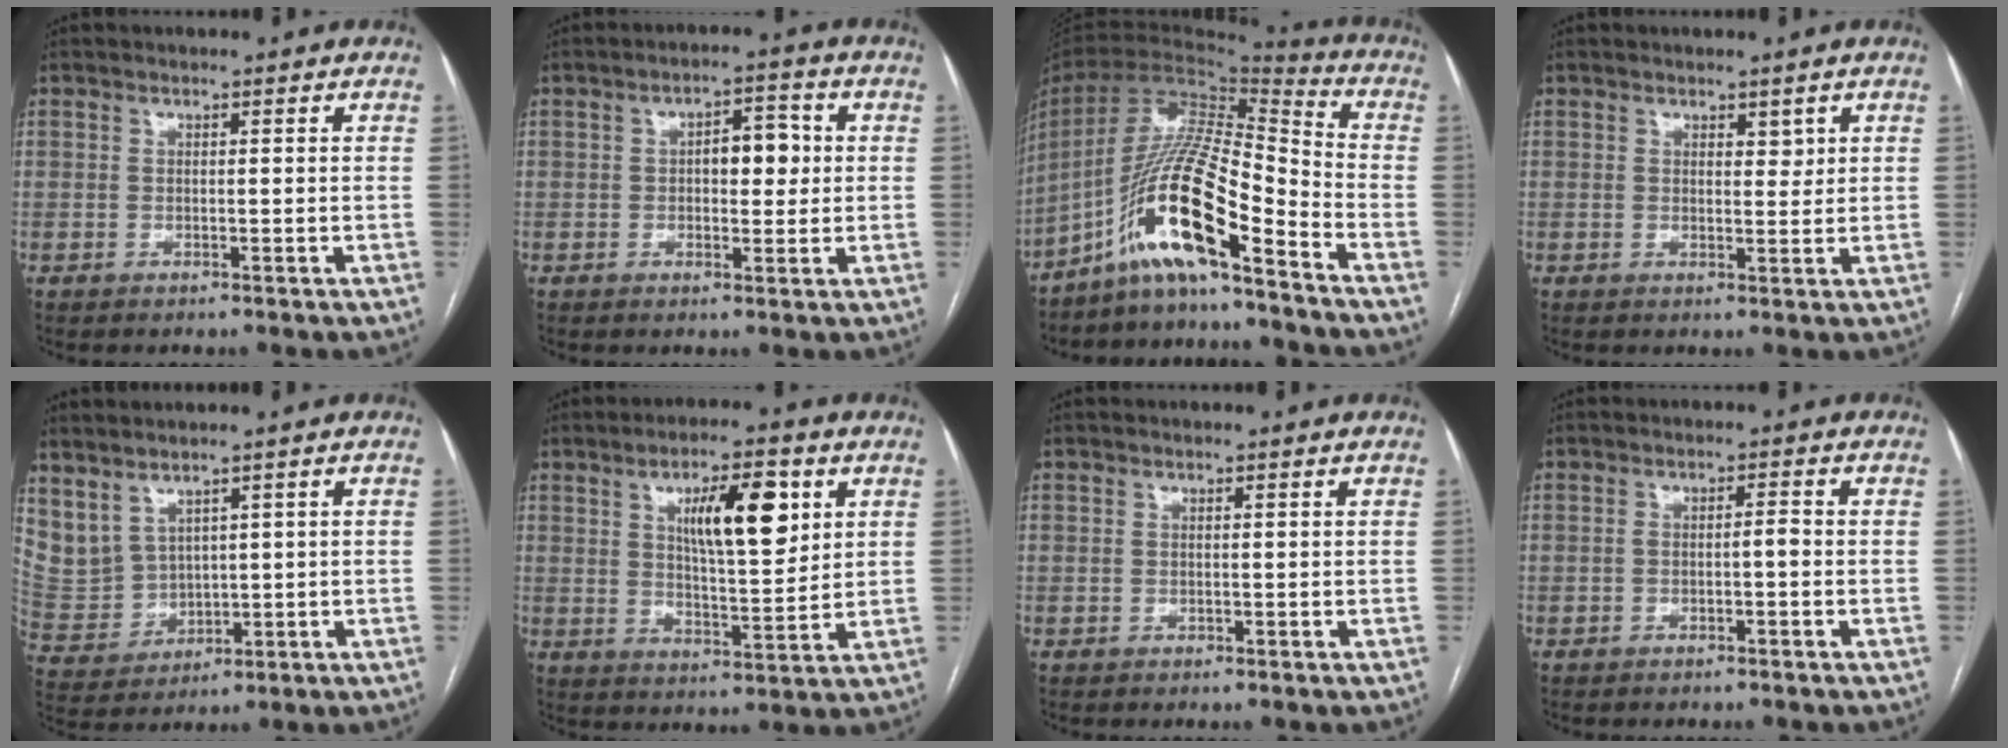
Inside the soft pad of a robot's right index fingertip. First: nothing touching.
{"total": 5.6, "force": [0.6, 2.7, 4.9], "torque": [-0.068, 0.017, 0.008]}
{"total": 15.1, "force": [-9.5, 1.6, 11.6], "torque": [-0.223, 0.008, -0.174]}
{"total": 2.0, "force": [1.1, 1.0, 1.4], "torque": [-0.018, -0.005, 0.018]}
{"total": 8.5, "force": [5.2, 5.9, 3.4], "torque": [-0.091, 0.007, 0.135]}
{"total": 11.3, "force": [4.3, 3.0, 10.0], "torque": [-0.163, 0.003, 0.073]}
{"total": 0.0}
{"total": 1.6, "force": [-0.6, 0.3, 1.5], "torque": [-0.022, 0.003, -0.011]}